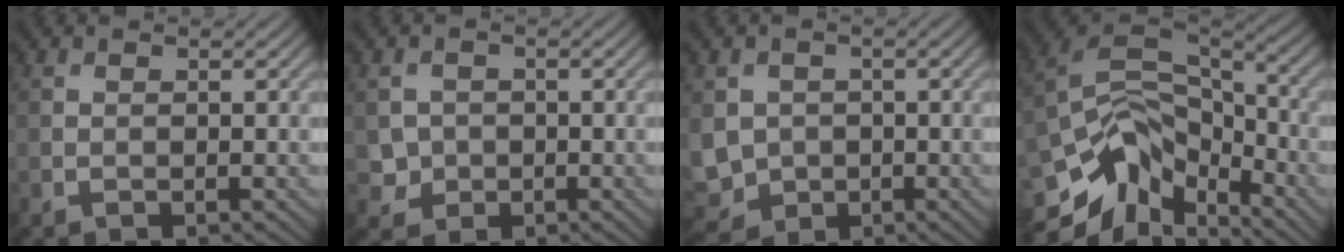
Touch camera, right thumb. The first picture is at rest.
{"total": 2.5, "force": [-0.2, 2.4, 0.6], "torque": [-0.017, -0.007, -0.006]}
{"total": 5.7, "force": [-0.7, 5.1, 2.3], "torque": [-0.077, -0.024, -0.016]}
{"total": 12.9, "force": [-6.3, 7.5, 8.3], "torque": [-0.186, -0.014, -0.120]}